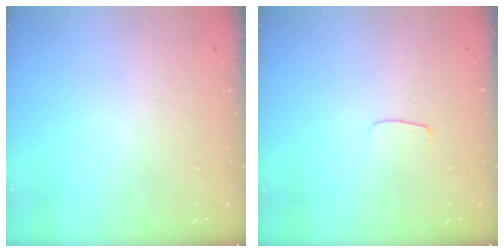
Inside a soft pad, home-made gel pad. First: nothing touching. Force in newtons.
{"total": 3.0, "press": 3.0, "slide": 0.3}